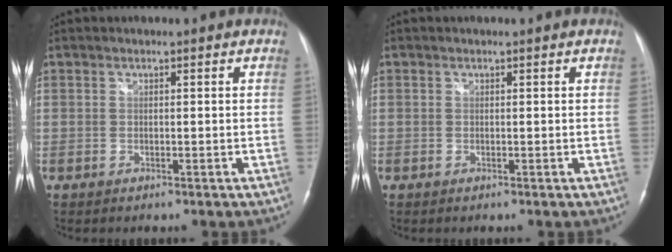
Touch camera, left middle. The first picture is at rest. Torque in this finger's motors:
{"motor_torque": [0.00, 0.00, 0.01, 0.01]}